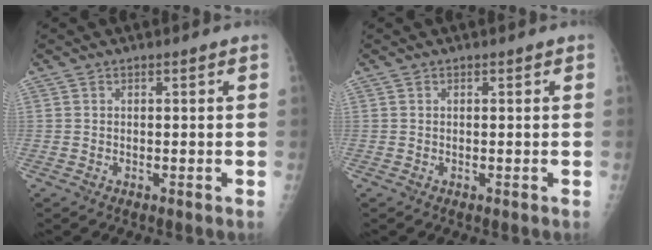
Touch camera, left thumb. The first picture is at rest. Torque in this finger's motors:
{"motor_torque": [0.01, 0.06, -0.03, 0.02, 0.00]}